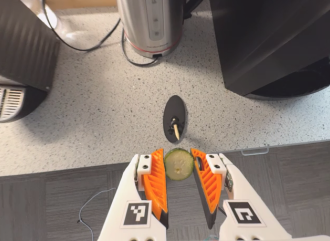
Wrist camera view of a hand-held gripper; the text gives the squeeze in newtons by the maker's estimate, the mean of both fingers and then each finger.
{"total": 7.7, "left": 7.5, "right": 7.9}